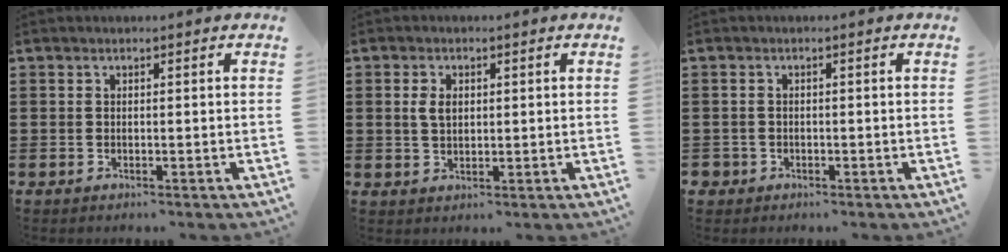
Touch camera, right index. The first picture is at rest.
{"total": 2.8, "force": [0.5, 1.7, 2.2], "torque": [-0.047, 0.008, 0.007]}
{"total": 1.2, "force": [-0.8, 0.9, 0.0], "torque": [-0.004, 0.000, -0.020]}